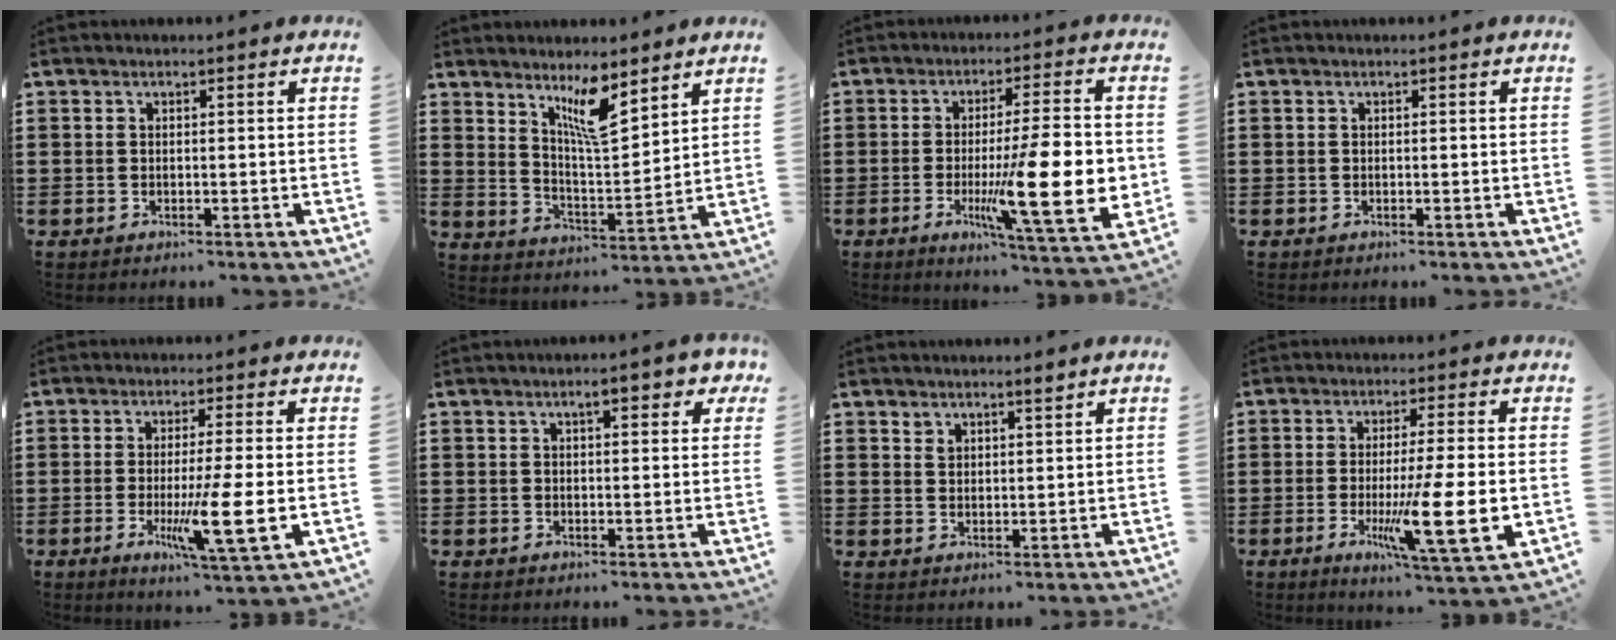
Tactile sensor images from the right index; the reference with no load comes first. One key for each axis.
{"total": 7.9, "fx": 5.5, "fy": 1.6, "fz": 5.4, "tx": -0.097, "ty": -0.024, "tz": 0.091}
{"total": 16.8, "fx": -2.2, "fy": 3.5, "fz": 16.3, "tx": -0.253, "ty": -0.018, "tz": -0.029}
{"total": 0.0}
{"total": 9.6, "fx": -1.9, "fy": 0.5, "fz": 9.4, "tx": -0.176, "ty": -0.025, "tz": -0.034}
{"total": 3.6, "fx": 2.0, "fy": 0.9, "fz": 2.8, "tx": -0.043, "ty": 0.003, "tz": 0.029}
{"total": 2.2, "fx": 2.1, "fy": 0.6, "fz": 0.6, "tx": -0.015, "ty": 0.001, "tz": 0.039}
{"total": 12.3, "fx": -2.1, "fy": 1.3, "fz": 12.0, "tx": -0.219, "ty": -0.026, "tz": -0.038}